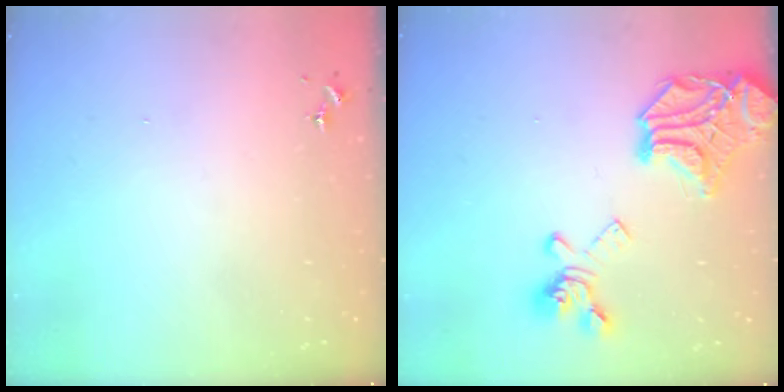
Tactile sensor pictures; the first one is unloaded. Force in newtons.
{"total": 22.5, "press": 22.3, "slide": 2.7}